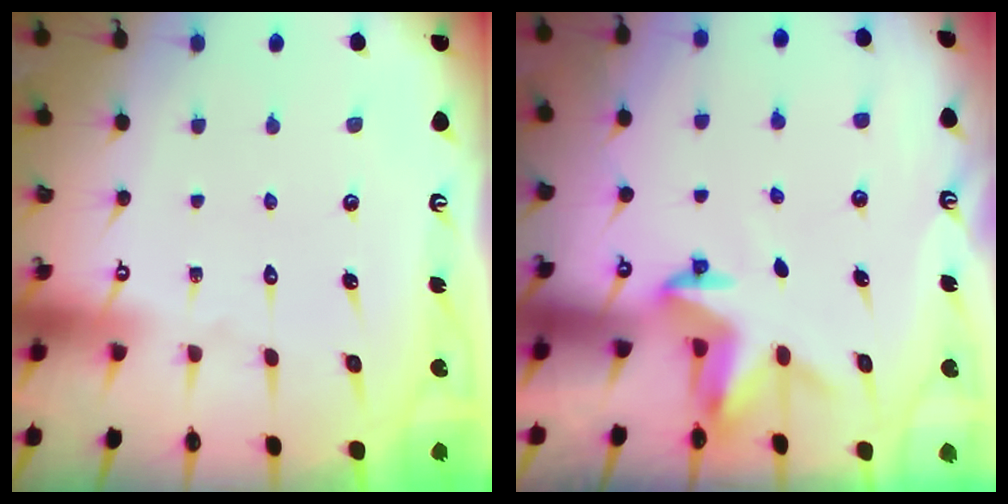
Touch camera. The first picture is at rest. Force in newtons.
{"total": 3.3, "press": 3.3, "slide": 0.2}